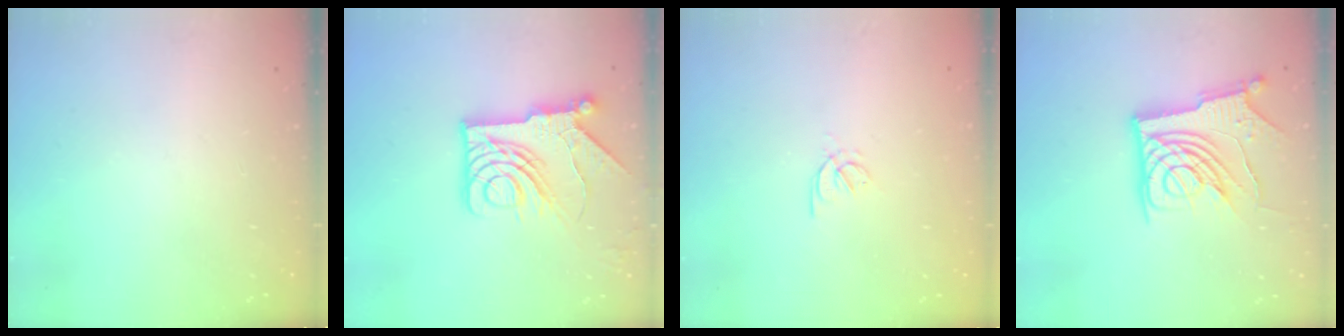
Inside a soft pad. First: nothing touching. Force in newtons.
{"total": 13.2, "press": 13.1, "slide": 1.6}
{"total": 2.3, "press": 2.3, "slide": 0.6}
{"total": 14.8, "press": 14.7, "slide": 1.7}